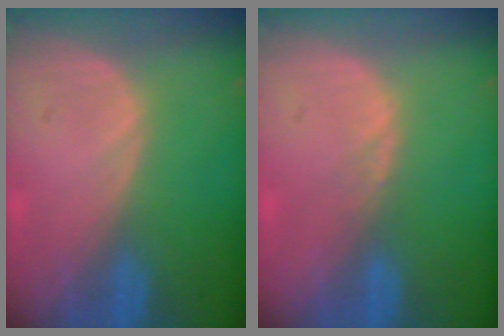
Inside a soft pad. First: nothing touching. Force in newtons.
{"total": 0.8, "press": 0.8, "slide": 0.3}